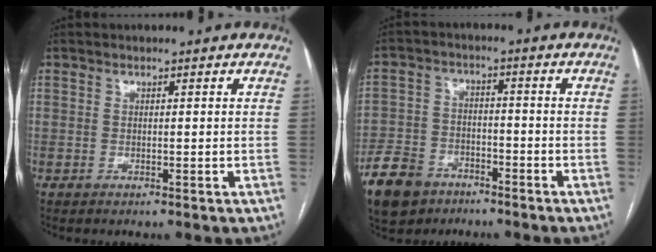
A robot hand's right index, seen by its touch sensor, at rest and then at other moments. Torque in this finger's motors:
{"motor_torque": [-0.19, -0.47, -0.93, -0.21]}